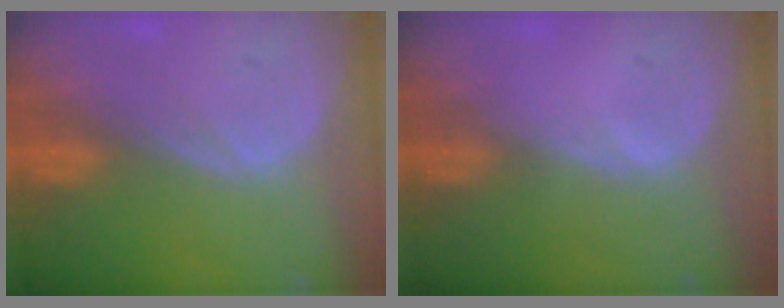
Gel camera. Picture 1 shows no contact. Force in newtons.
{"total": 0.5, "press": 0.1, "slide": 0.5}